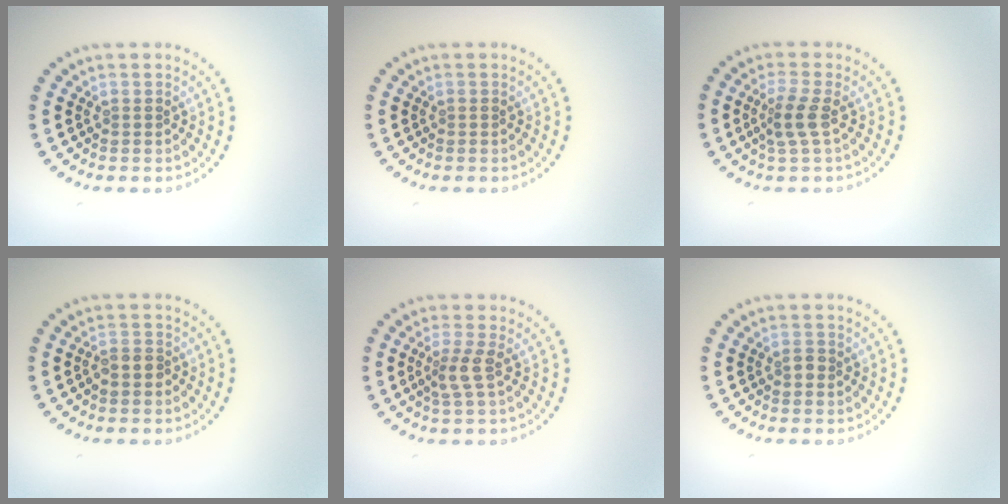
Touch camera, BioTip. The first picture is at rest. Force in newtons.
{"total": 0.0}
{"total": 2.3, "press": 2.0, "slide": 1.1}
{"total": 1.6, "press": 1.5, "slide": 0.6}
{"total": 2.0, "press": 1.6, "slide": 1.3}
{"total": 0.8, "press": 0.8, "slide": 0.1}